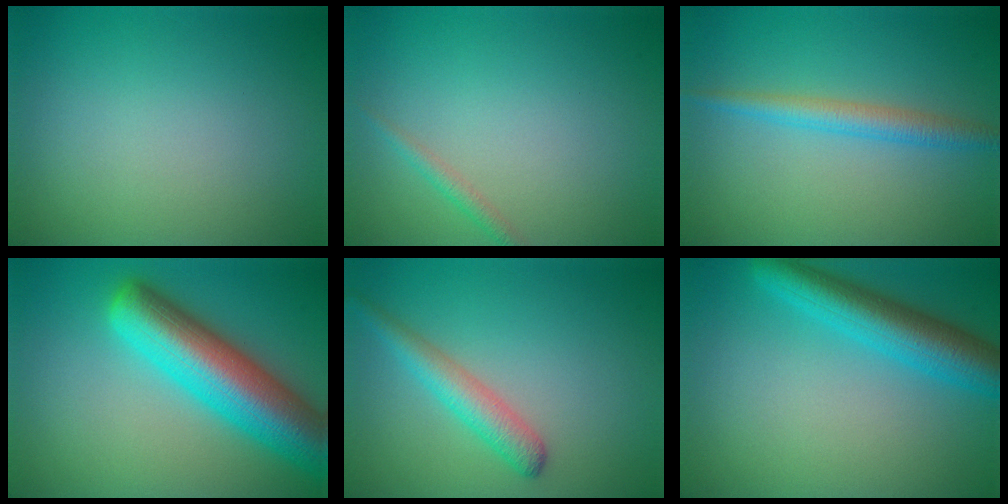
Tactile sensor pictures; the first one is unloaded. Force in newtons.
{"total": 1.2, "press": 1.2, "slide": 0.0}
{"total": 2.5, "press": 2.5, "slide": 0.1}
{"total": 10.1, "press": 10.1, "slide": 0.4}
{"total": 3.1, "press": 3.1, "slide": 0.1}
{"total": 6.1, "press": 6.1, "slide": 0.3}